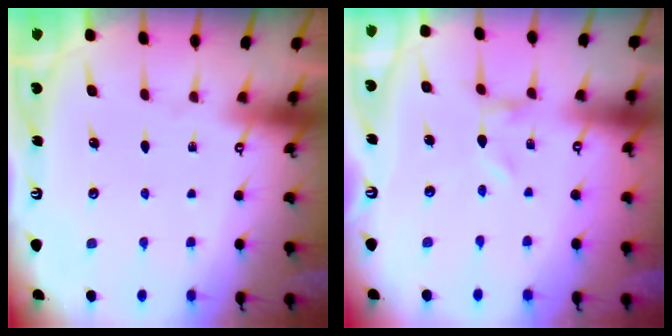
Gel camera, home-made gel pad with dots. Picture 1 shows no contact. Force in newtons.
{"total": 0.0}